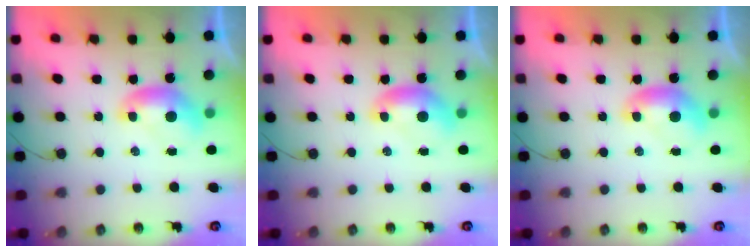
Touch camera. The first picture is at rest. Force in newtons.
{"total": 0.0}
{"total": 0.0}